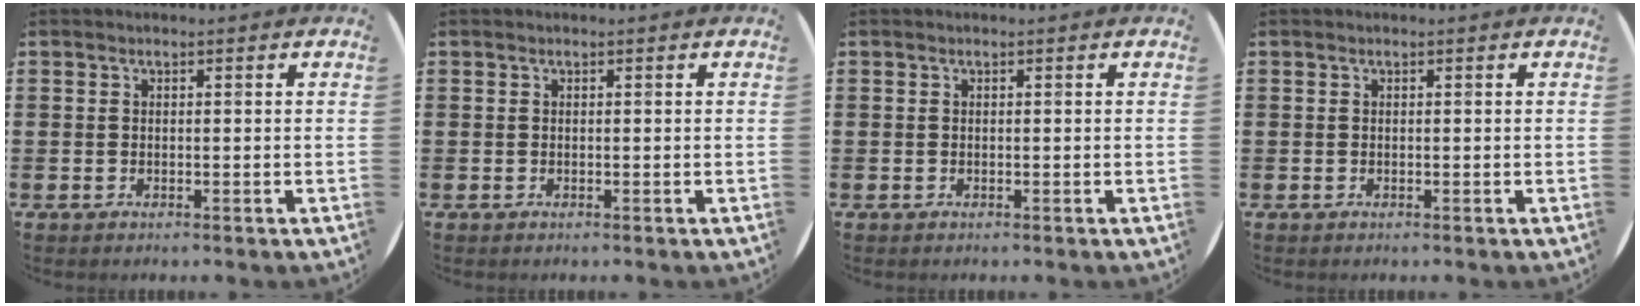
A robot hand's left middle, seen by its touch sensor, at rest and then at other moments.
{"total": 0.0}
{"total": 0.0}
{"total": 0.0}